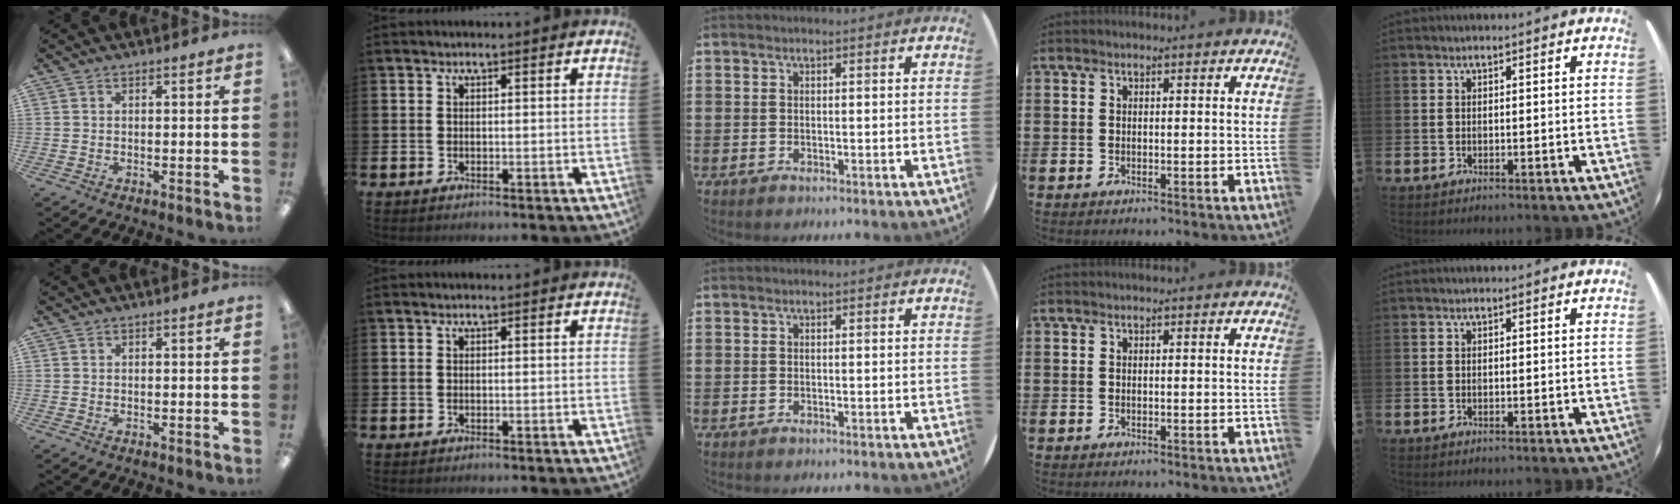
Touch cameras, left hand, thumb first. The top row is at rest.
{}